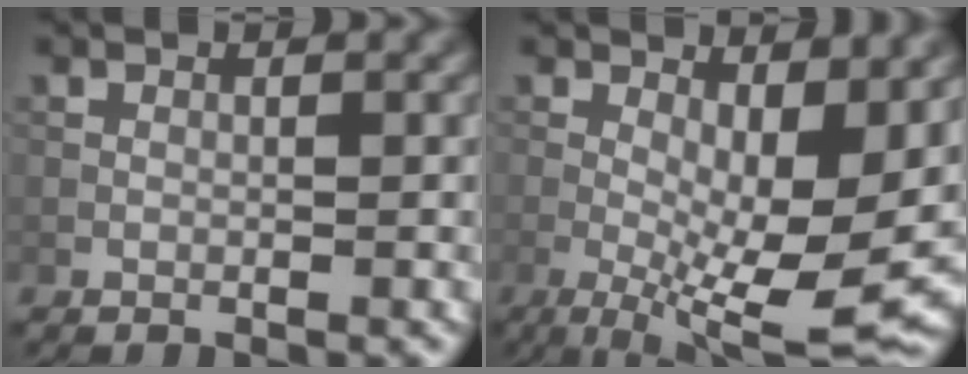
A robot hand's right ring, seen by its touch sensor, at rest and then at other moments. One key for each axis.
{"total": 11.5, "fx": -1.2, "fy": 3.9, "fz": 10.8, "tx": -0.167, "ty": -0.005, "tz": -0.017}